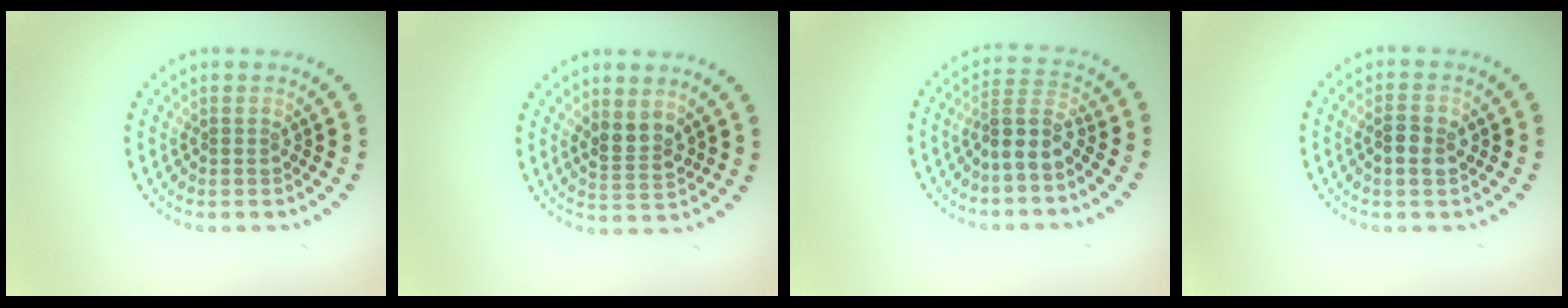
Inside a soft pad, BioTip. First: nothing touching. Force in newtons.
{"total": 2.5, "press": 2.3, "slide": 1.1}
{"total": 2.9, "press": 2.2, "slide": 1.9}
{"total": 2.3, "press": 2.3, "slide": 0.3}